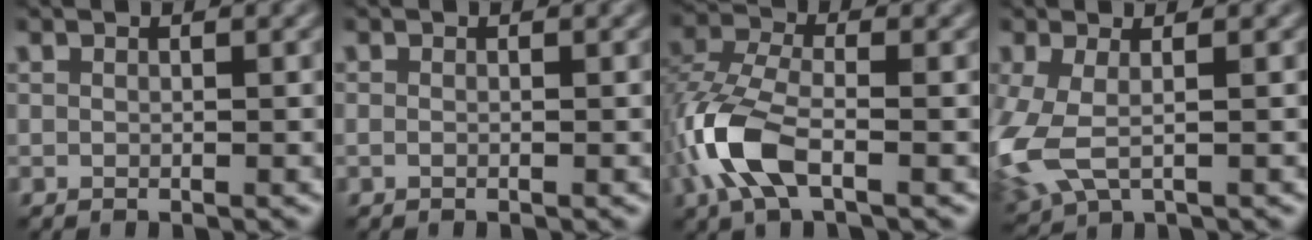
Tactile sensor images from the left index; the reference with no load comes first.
{"total": 0.0}
{"total": 6.7, "force": [-3.1, 3.0, 5.2], "torque": [-0.129, 0.000, -0.069]}
{"total": 5.3, "force": [-1.3, 2.6, 4.4], "torque": [-0.125, -0.007, -0.029]}